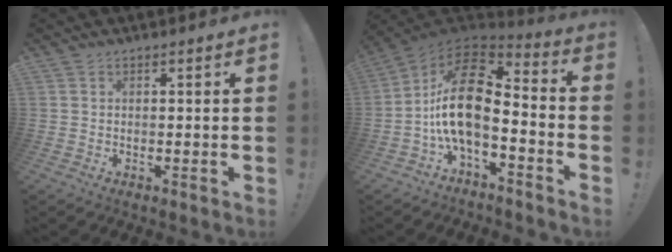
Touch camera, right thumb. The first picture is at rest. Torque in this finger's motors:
{"motor_torque": [2.50, 2.52, 1.83, -0.94, 0.36]}